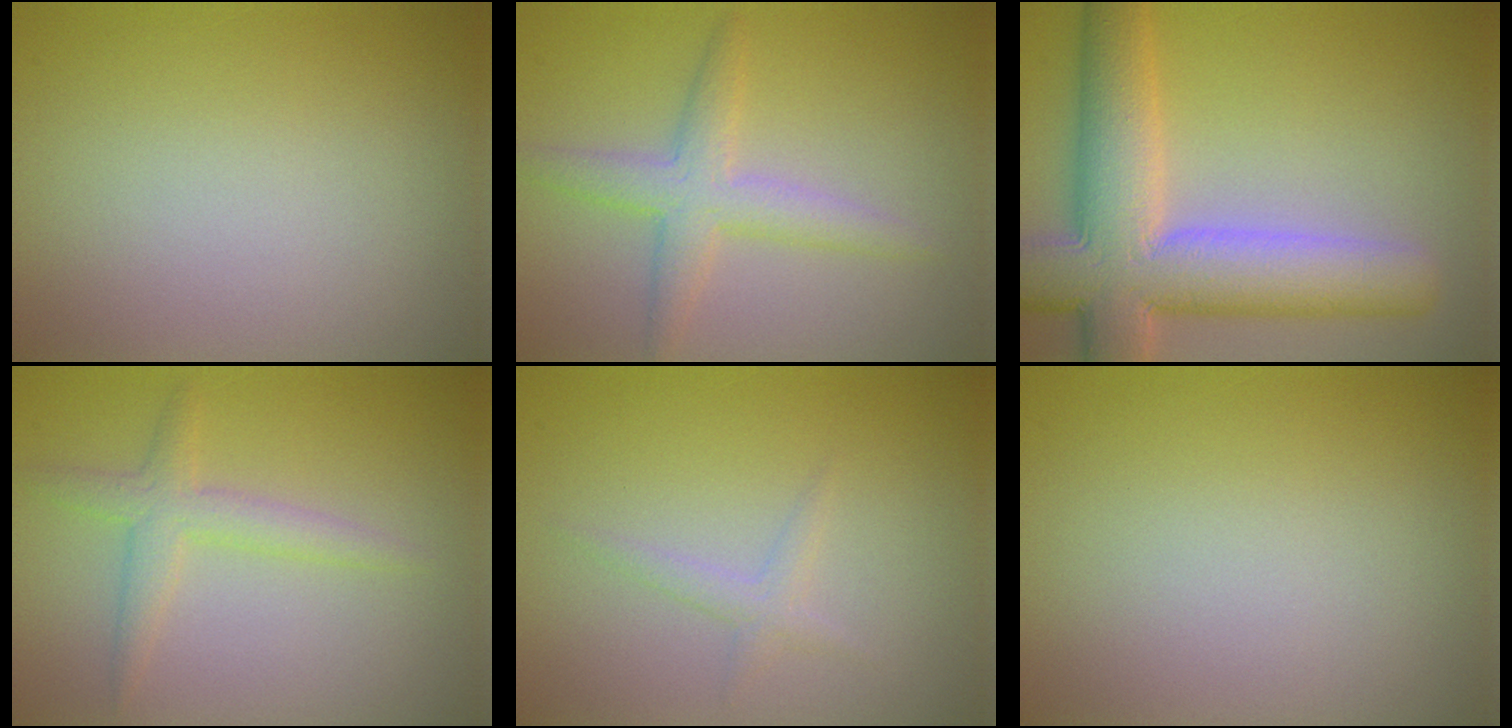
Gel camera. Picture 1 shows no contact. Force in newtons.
{"total": 3.5, "press": 3.5, "slide": 0.1}
{"total": 11.0, "press": 11.0, "slide": 0.8}
{"total": 1.8, "press": 1.8, "slide": 0.1}
{"total": 1.2, "press": 1.2, "slide": 0.1}
{"total": 0.0}